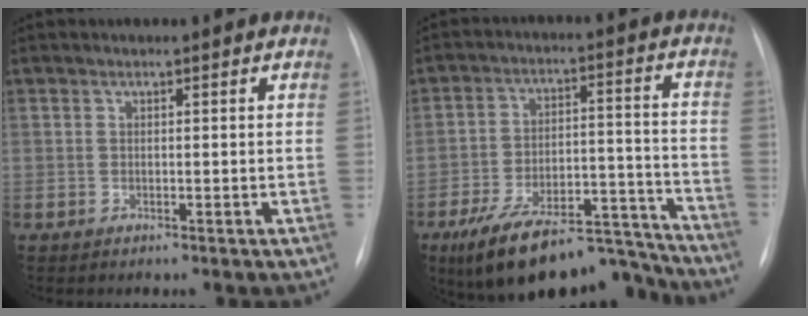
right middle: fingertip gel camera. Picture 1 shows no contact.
{"total": 18.1, "force": [-15.7, 4.7, 7.6], "torque": [-0.101, 0.039, -0.247]}